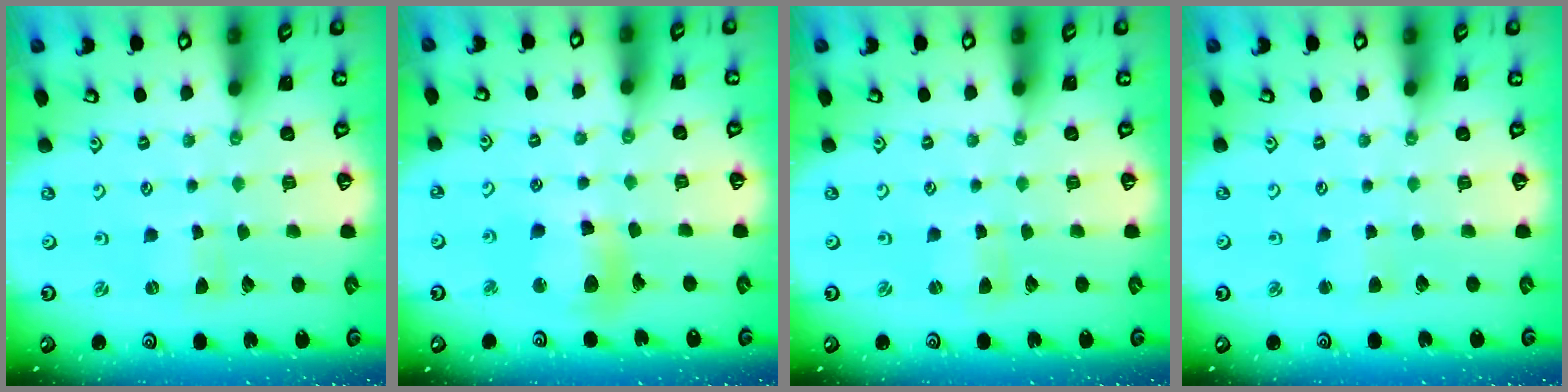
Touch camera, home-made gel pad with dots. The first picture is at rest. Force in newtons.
{"total": 12.1, "press": 11.8, "slide": 2.4}
{"total": 0.7, "press": 0.7, "slide": 0.1}
{"total": 2.9, "press": 2.9, "slide": 0.3}